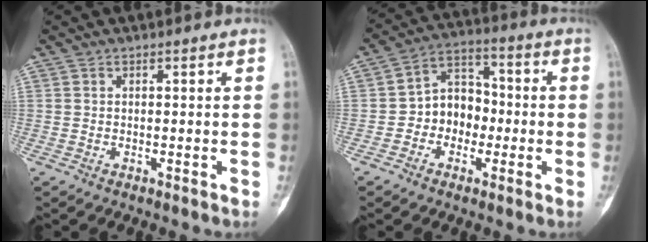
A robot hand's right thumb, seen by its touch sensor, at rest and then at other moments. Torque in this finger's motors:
{"motor_torque": [-0.26, 0.22, 0.46, -0.54, 0.05]}